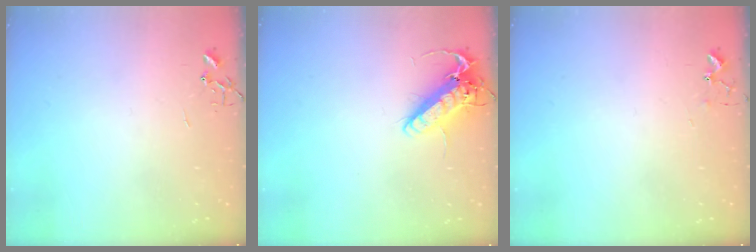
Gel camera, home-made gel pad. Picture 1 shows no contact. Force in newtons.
{"total": 13.5, "press": 13.2, "slide": 2.7}
{"total": 5.6, "press": 5.5, "slide": 0.6}